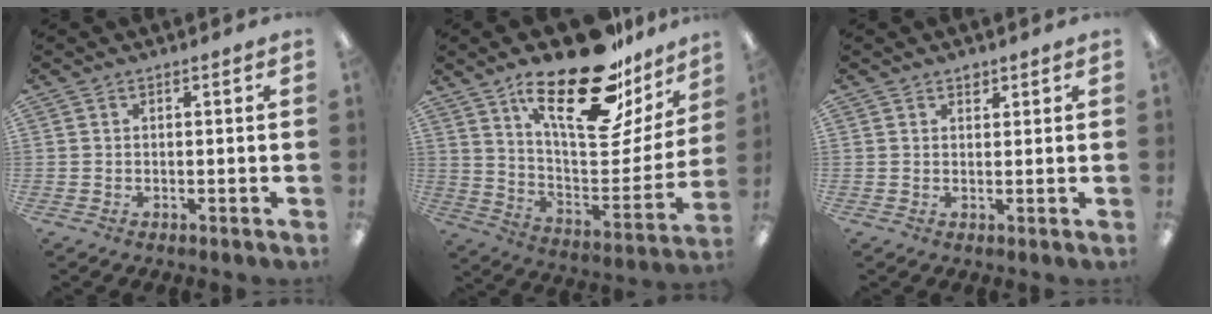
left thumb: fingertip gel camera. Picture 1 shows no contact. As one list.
[{"total": 28.0, "force": [18.5, 10.6, 18.1], "torque": [-0.260, -0.121, 0.311]}, {"total": 1.7, "force": [1.4, 0.9, 0.5], "torque": [0.006, -0.007, 0.023]}]